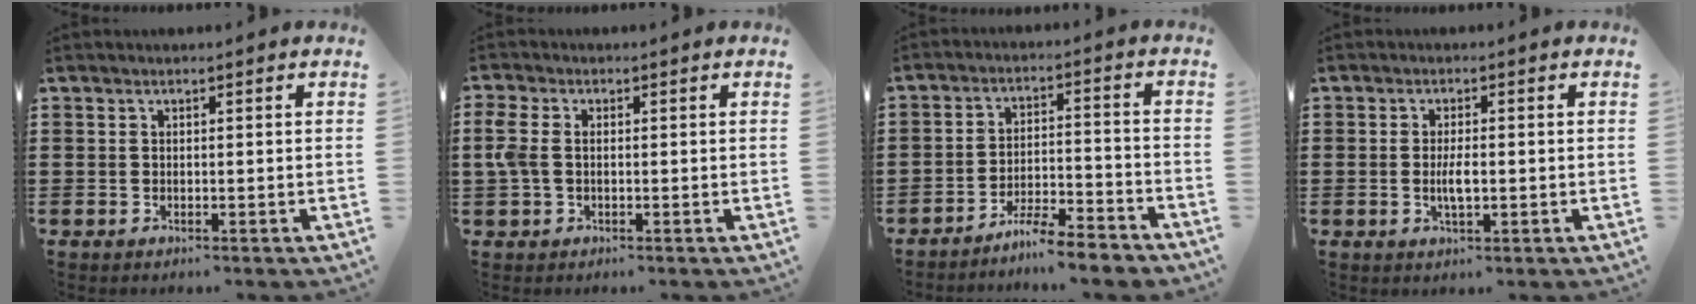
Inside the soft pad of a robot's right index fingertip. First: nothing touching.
{"total": 3.3, "force": [-0.1, 2.1, 2.6], "torque": [-0.075, -0.001, -0.008]}
{"total": 5.8, "force": [-5.5, 0.1, 2.0], "torque": [-0.041, 0.000, -0.107]}
{"total": 3.5, "force": [-0.4, 1.0, 3.4], "torque": [-0.067, -0.003, -0.010]}